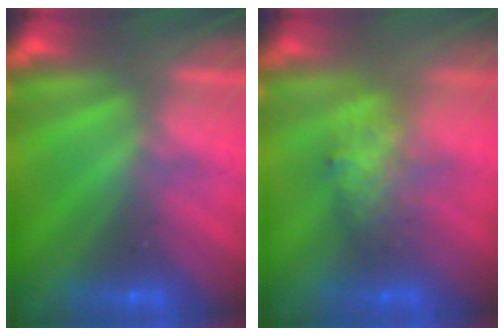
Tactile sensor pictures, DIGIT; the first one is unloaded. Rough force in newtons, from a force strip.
{"total": 2.7}